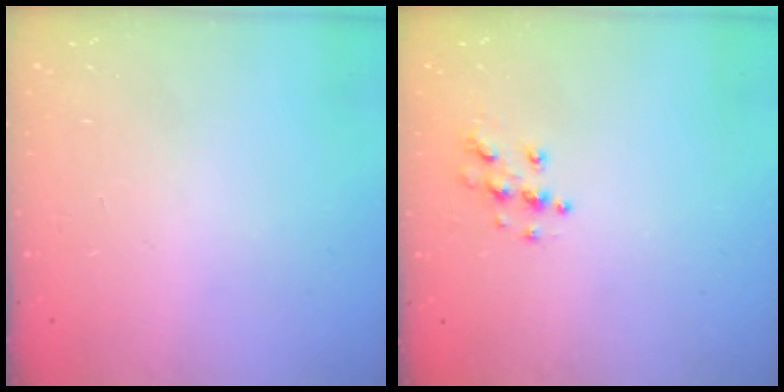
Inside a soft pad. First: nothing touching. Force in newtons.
{"total": 5.6, "press": 5.6, "slide": 0.2}